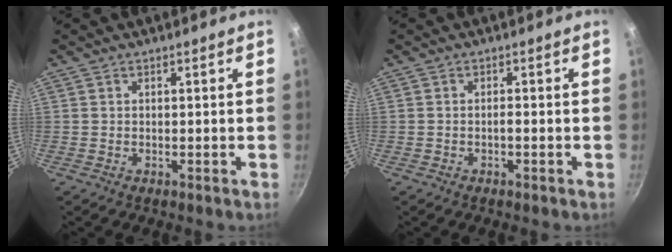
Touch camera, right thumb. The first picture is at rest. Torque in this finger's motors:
{"motor_torque": [0.10, -0.38, 0.07, 0.32, 0.06]}